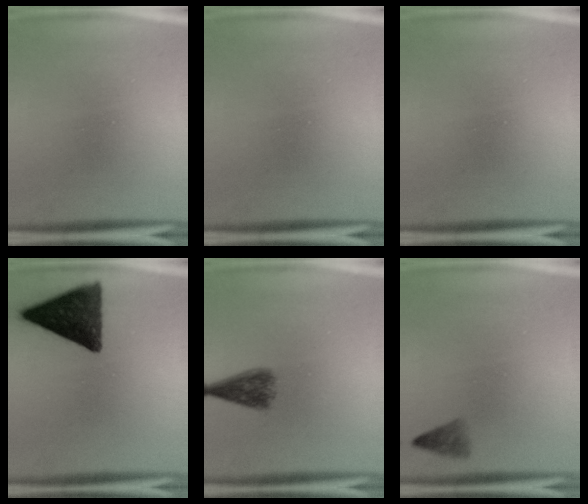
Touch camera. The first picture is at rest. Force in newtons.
{"total": 0.0}
{"total": 0.0}
{"total": 13.8}
{"total": 4.8}
{"total": 1.0}